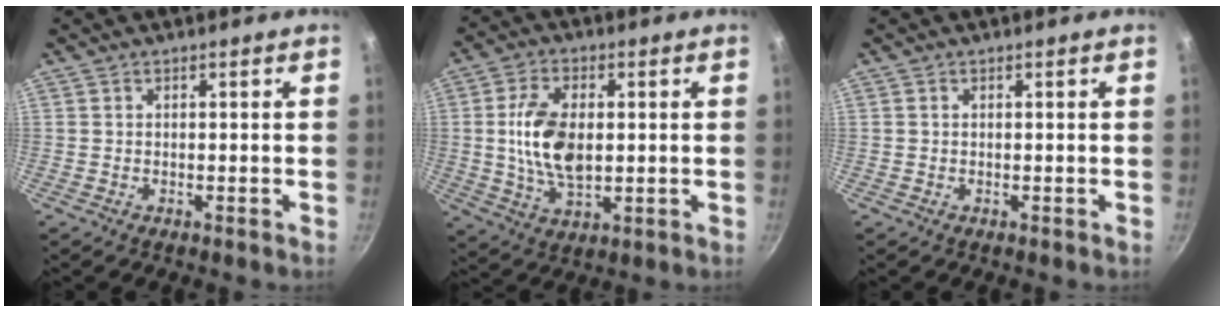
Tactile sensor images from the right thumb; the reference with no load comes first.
{"total": 11.6, "force": [0.7, 6.5, 9.6], "torque": [-0.172, -0.001, 0.013]}
{"total": 0.0}